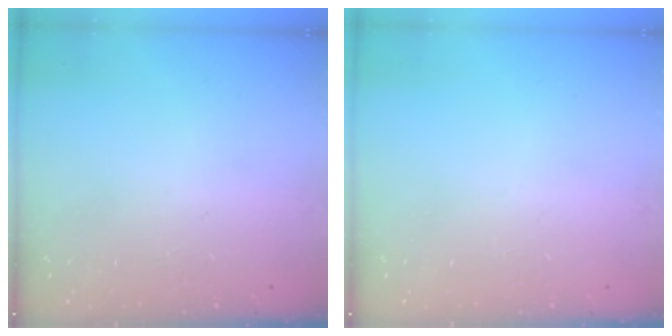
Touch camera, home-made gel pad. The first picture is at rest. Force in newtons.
{"total": 0.0}